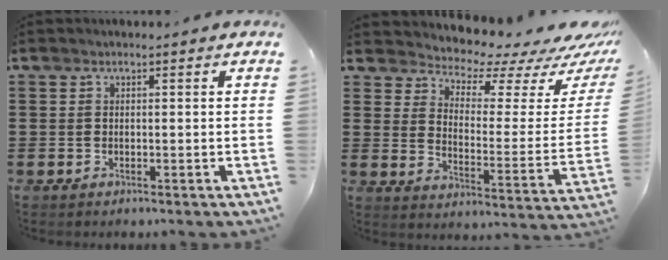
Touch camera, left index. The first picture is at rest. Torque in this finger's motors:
{"motor_torque": [2.14, 0.00, 0.43, 0.05]}